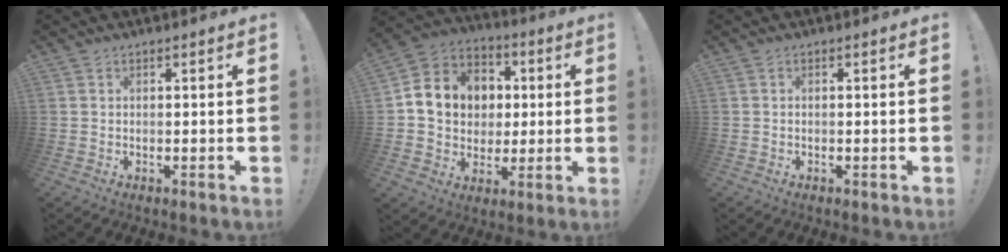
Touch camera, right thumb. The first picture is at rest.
{"total": 13.2, "force": [1.9, 12.0, 5.2], "torque": [-0.059, -0.003, 0.050]}
{"total": 0.0}